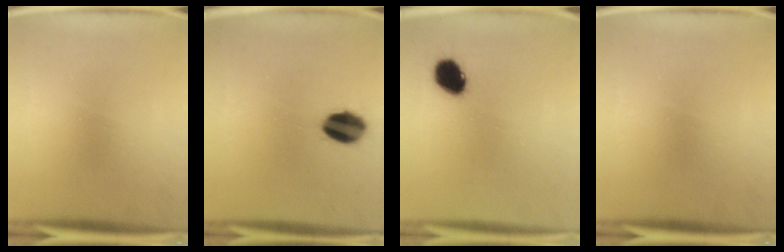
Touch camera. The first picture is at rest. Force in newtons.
{"total": 9.9}
{"total": 7.7}
{"total": 0.0}